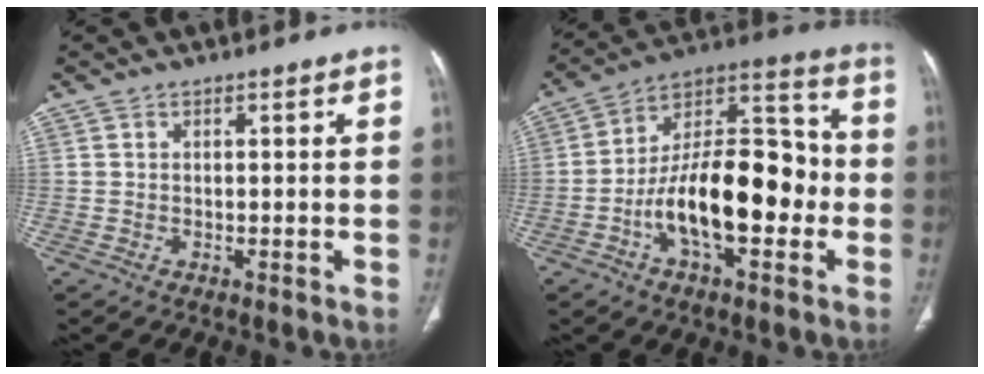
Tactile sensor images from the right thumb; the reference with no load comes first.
{"total": 22.7, "force": [-4.5, 11.2, 19.2], "torque": [-0.285, 0.050, -0.076]}